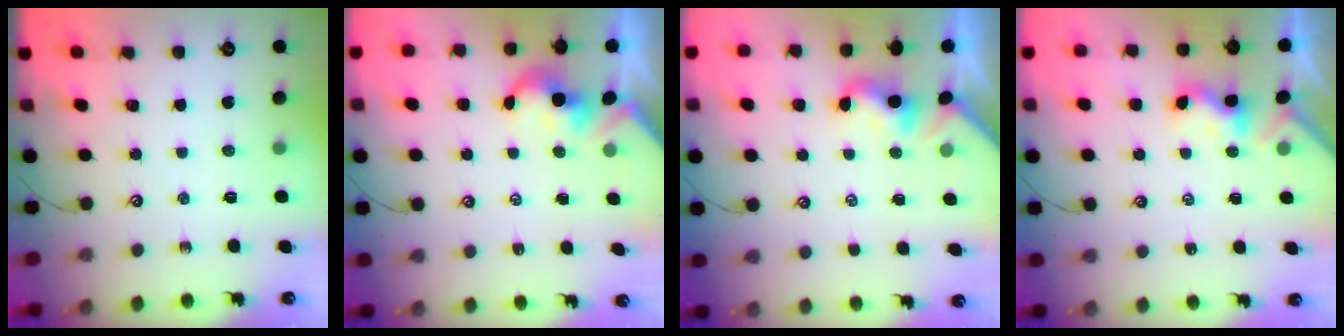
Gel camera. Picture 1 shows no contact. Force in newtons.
{"total": 2.0, "press": 1.9, "slide": 0.4}
{"total": 2.0, "press": 1.9, "slide": 0.5}
{"total": 2.1, "press": 2.1, "slide": 0.3}